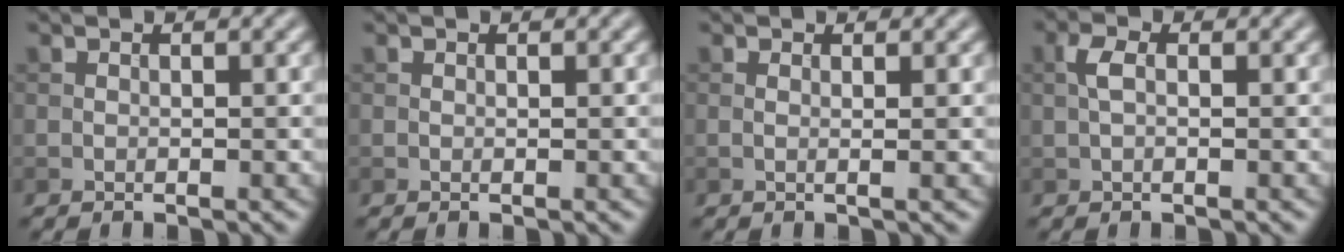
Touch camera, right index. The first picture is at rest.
{"total": 0.0}
{"total": 1.1, "force": [0.2, 0.3, 1.0], "torque": [-0.013, 0.000, -0.004]}
{"total": 1.8, "force": [0.2, 0.9, 1.6], "torque": [-0.035, 0.006, -0.002]}